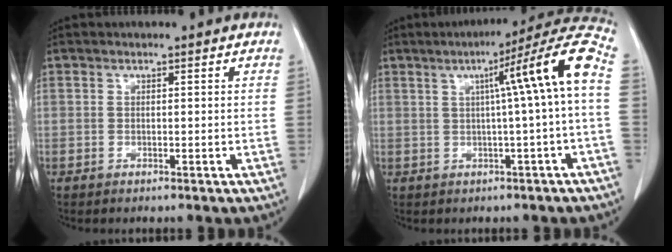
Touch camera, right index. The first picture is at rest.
{"total": 11.6, "force": [1.3, -1.2, 11.5], "torque": [-0.149, 0.033, 0.015]}